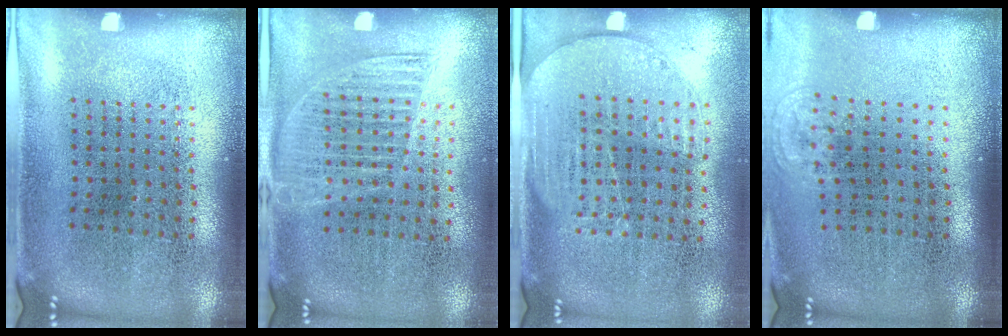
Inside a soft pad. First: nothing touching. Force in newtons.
{"total": 1.3, "press": 1.1, "slide": 0.7}
{"total": 1.6, "press": 1.4, "slide": 0.7}
{"total": 0.6, "press": 0.5, "slide": 0.3}